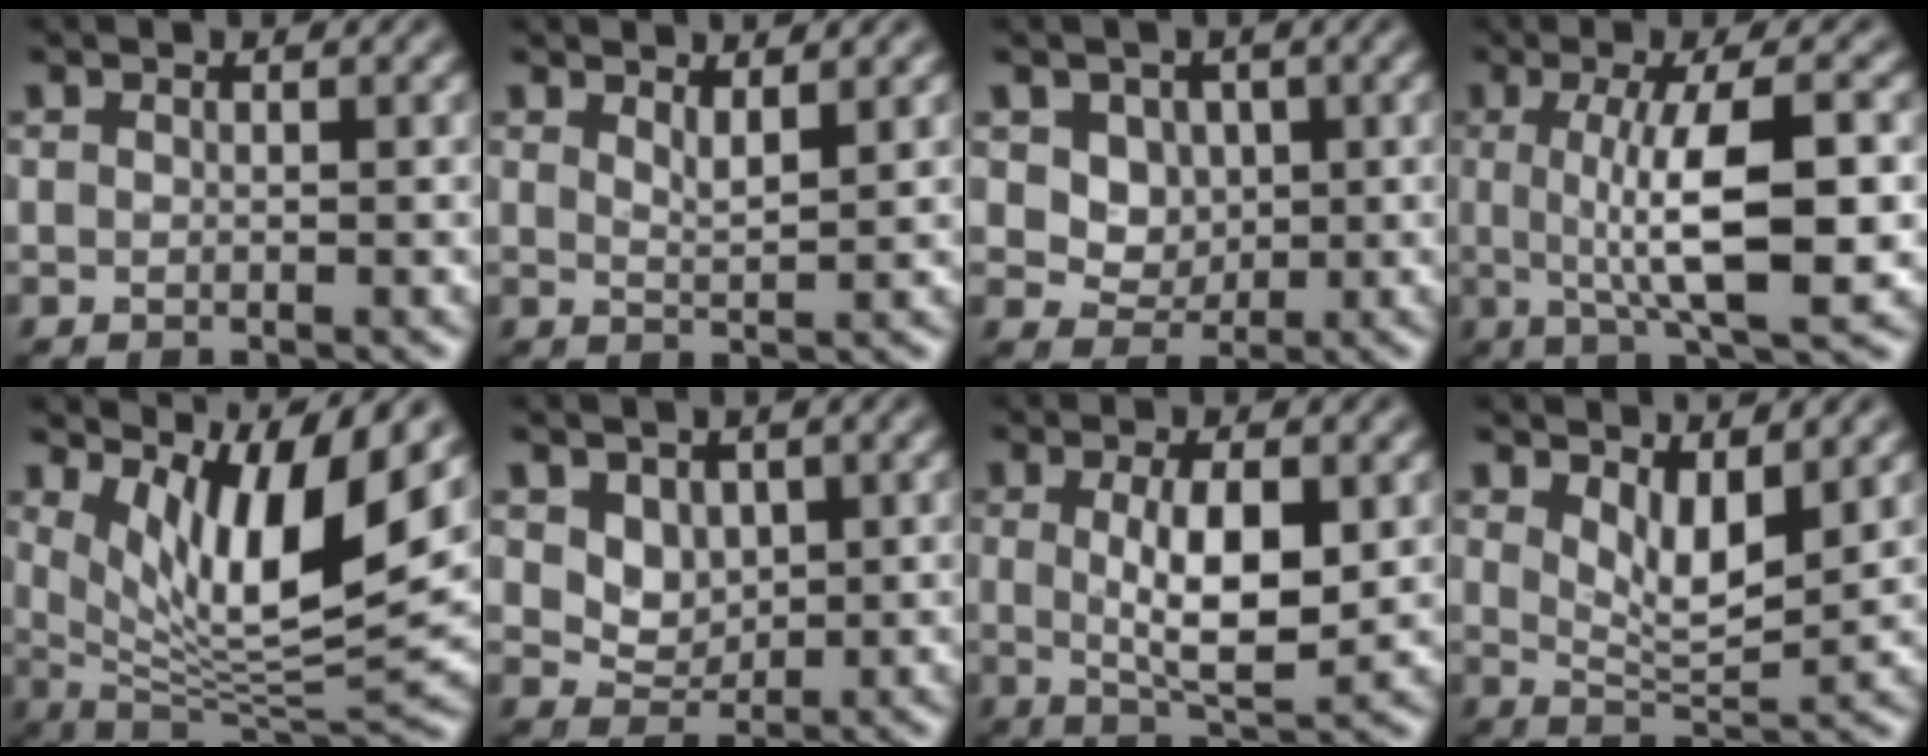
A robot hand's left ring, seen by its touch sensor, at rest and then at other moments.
{"total": 1.8, "force": [1.3, 0.4, 1.1], "torque": [-0.018, -0.003, 0.021]}
{"total": 5.0, "force": [1.8, 4.0, 2.3], "torque": [-0.053, -0.005, 0.039]}
{"total": 8.0, "force": [0.0, 2.0, 7.8], "torque": [-0.120, -0.004, 0.002]}
{"total": 9.7, "force": [4.2, 2.4, 8.4], "torque": [-0.137, -0.017, 0.084]}
{"total": 2.7, "force": [1.1, 2.1, 1.2], "torque": [-0.033, -0.019, 0.032]}
{"total": 5.4, "force": [0.4, 1.8, 5.1], "torque": [-0.095, -0.004, 0.012]}
{"total": 3.7, "force": [1.9, 1.3, 2.9], "torque": [-0.055, -0.014, 0.037]}